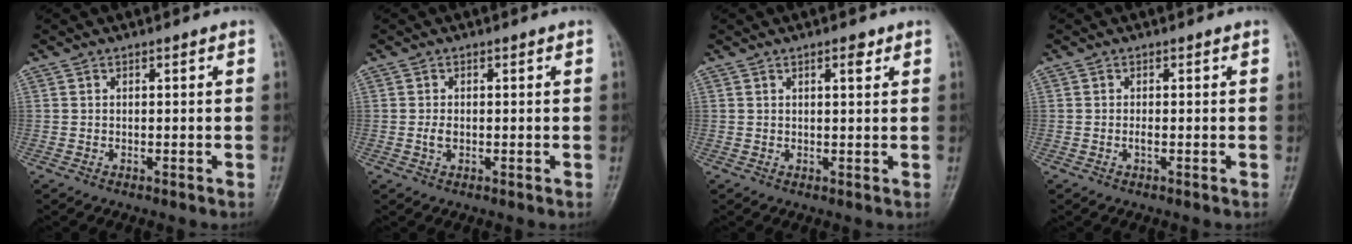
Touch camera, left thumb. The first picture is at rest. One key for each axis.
{"total": 1.6, "fx": -0.1, "fy": 1.1, "fz": 1.2, "tx": -0.023, "ty": -0.001, "tz": -0.003}
{"total": 2.3, "fx": 1.3, "fy": 0.8, "fz": 1.6, "tx": -0.019, "ty": -0.005, "tz": 0.017}
{"total": 0.7, "fx": -0.2, "fy": 0.2, "fz": 0.7, "tx": -0.014, "ty": -0.001, "tz": -0.005}